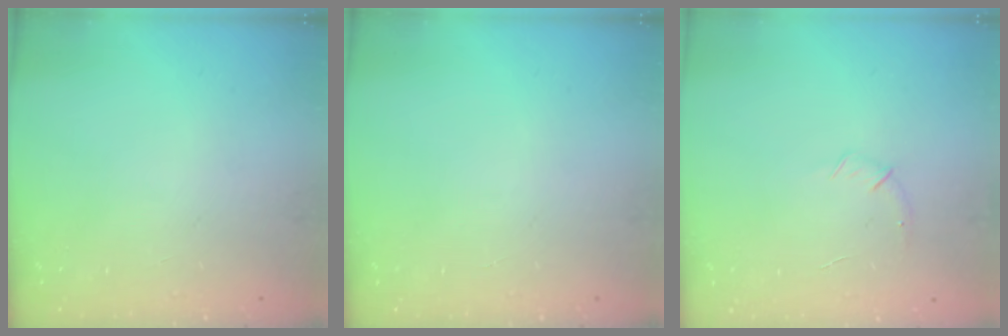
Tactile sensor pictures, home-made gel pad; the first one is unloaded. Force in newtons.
{"total": 0.0}
{"total": 5.1, "press": 4.9, "slide": 1.4}